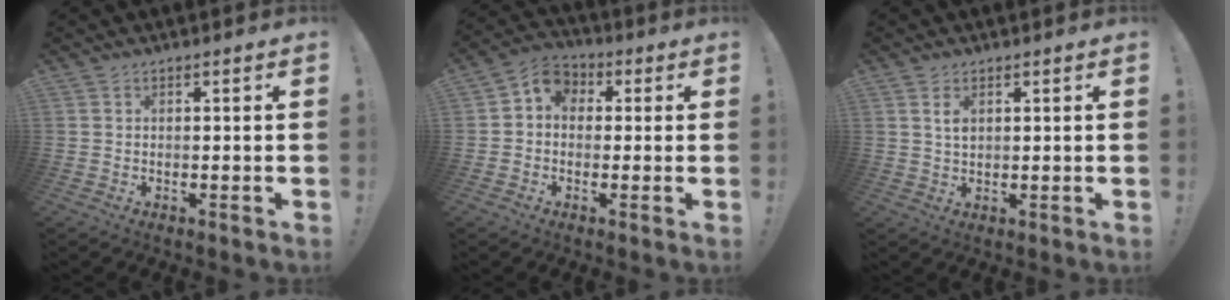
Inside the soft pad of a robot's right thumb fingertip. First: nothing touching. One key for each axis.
{"total": 6.6, "fx": 0.3, "fy": 5.5, "fz": 3.5, "tx": -0.064, "ty": 0.008, "tz": 0.008}
{"total": 2.6, "fx": 1.2, "fy": 1.2, "fz": 2.0, "tx": -0.027, "ty": -0.005, "tz": 0.017}